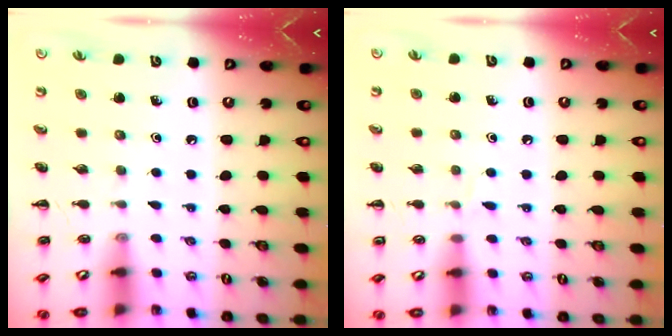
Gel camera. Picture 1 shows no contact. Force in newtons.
{"total": 2.7, "press": 2.5, "slide": 1.0}